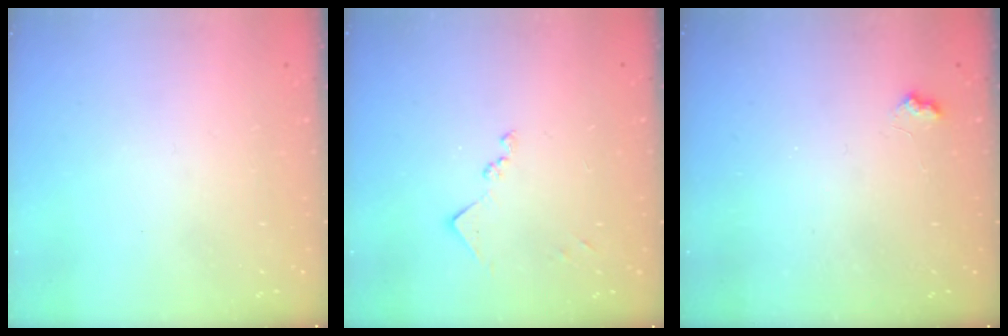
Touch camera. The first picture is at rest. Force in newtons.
{"total": 8.1, "press": 8.0, "slide": 0.3}
{"total": 4.3, "press": 4.2, "slide": 0.7}